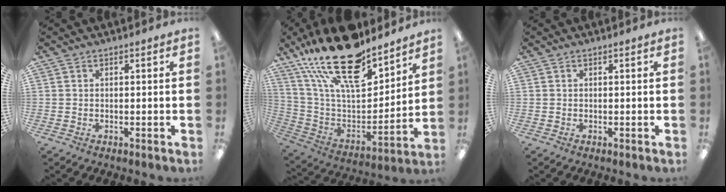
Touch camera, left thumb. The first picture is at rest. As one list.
[{"total": 24.4, "force": [16.8, 9.8, 14.8], "torque": [-0.274, -0.104, 0.292]}, {"total": 0.0}]